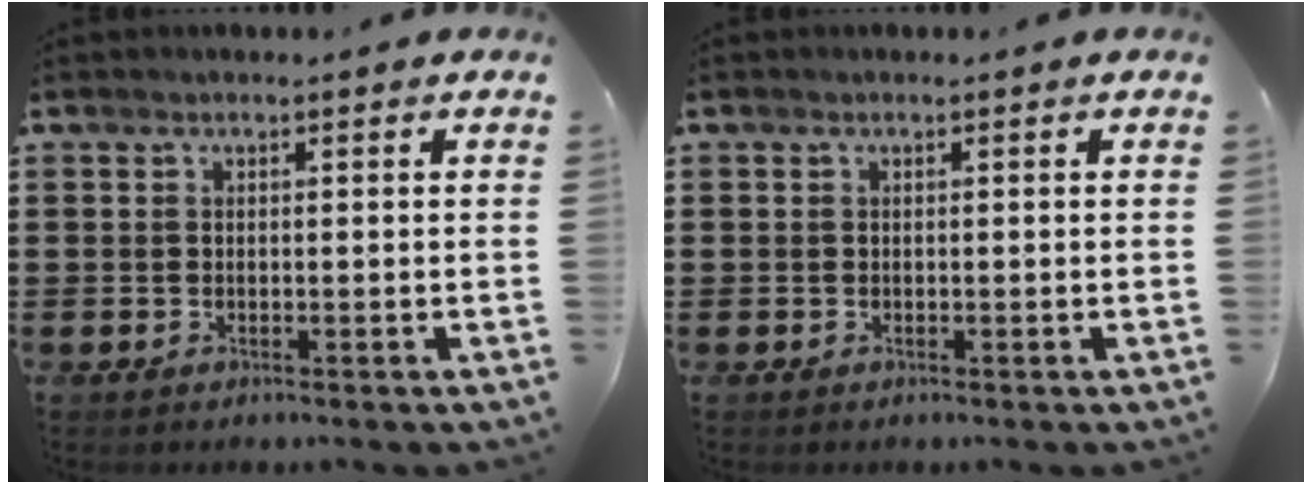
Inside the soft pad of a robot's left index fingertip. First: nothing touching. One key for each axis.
{"total": 0.0}